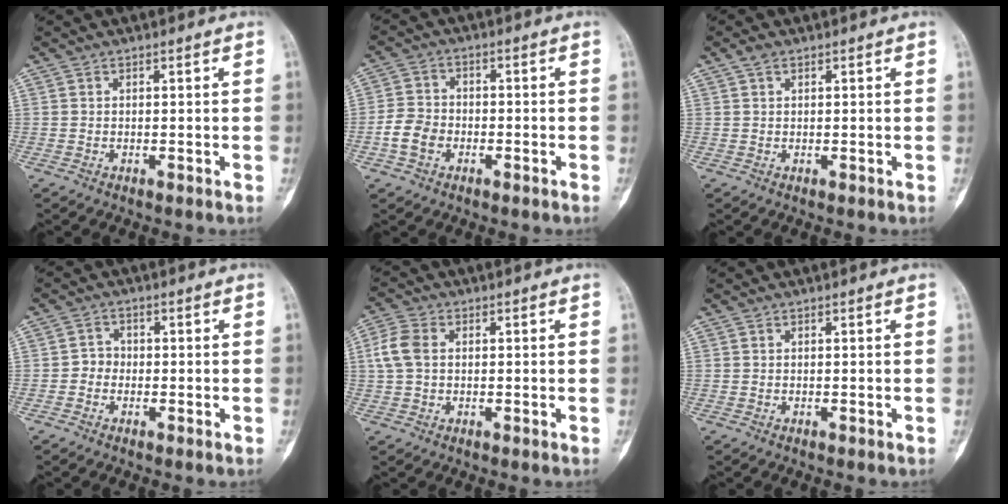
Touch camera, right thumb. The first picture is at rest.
{"total": 5.7, "force": [-2.2, 4.1, 3.2], "torque": [-0.056, 0.019, -0.046]}
{"total": 1.5, "force": [0.9, 0.8, 0.9], "torque": [-0.017, 0.006, 0.015]}
{"total": 2.4, "force": [-0.7, 2.2, 0.8], "torque": [0.001, 0.010, -0.022]}
{"total": 5.6, "force": [0.6, 4.0, 3.9], "torque": [-0.095, 0.014, 0.009]}
{"total": 0.0}